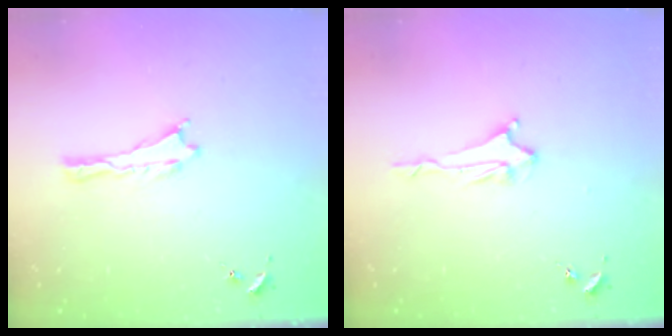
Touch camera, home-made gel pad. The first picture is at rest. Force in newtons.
{"total": 2.0, "press": 2.0, "slide": 0.4}